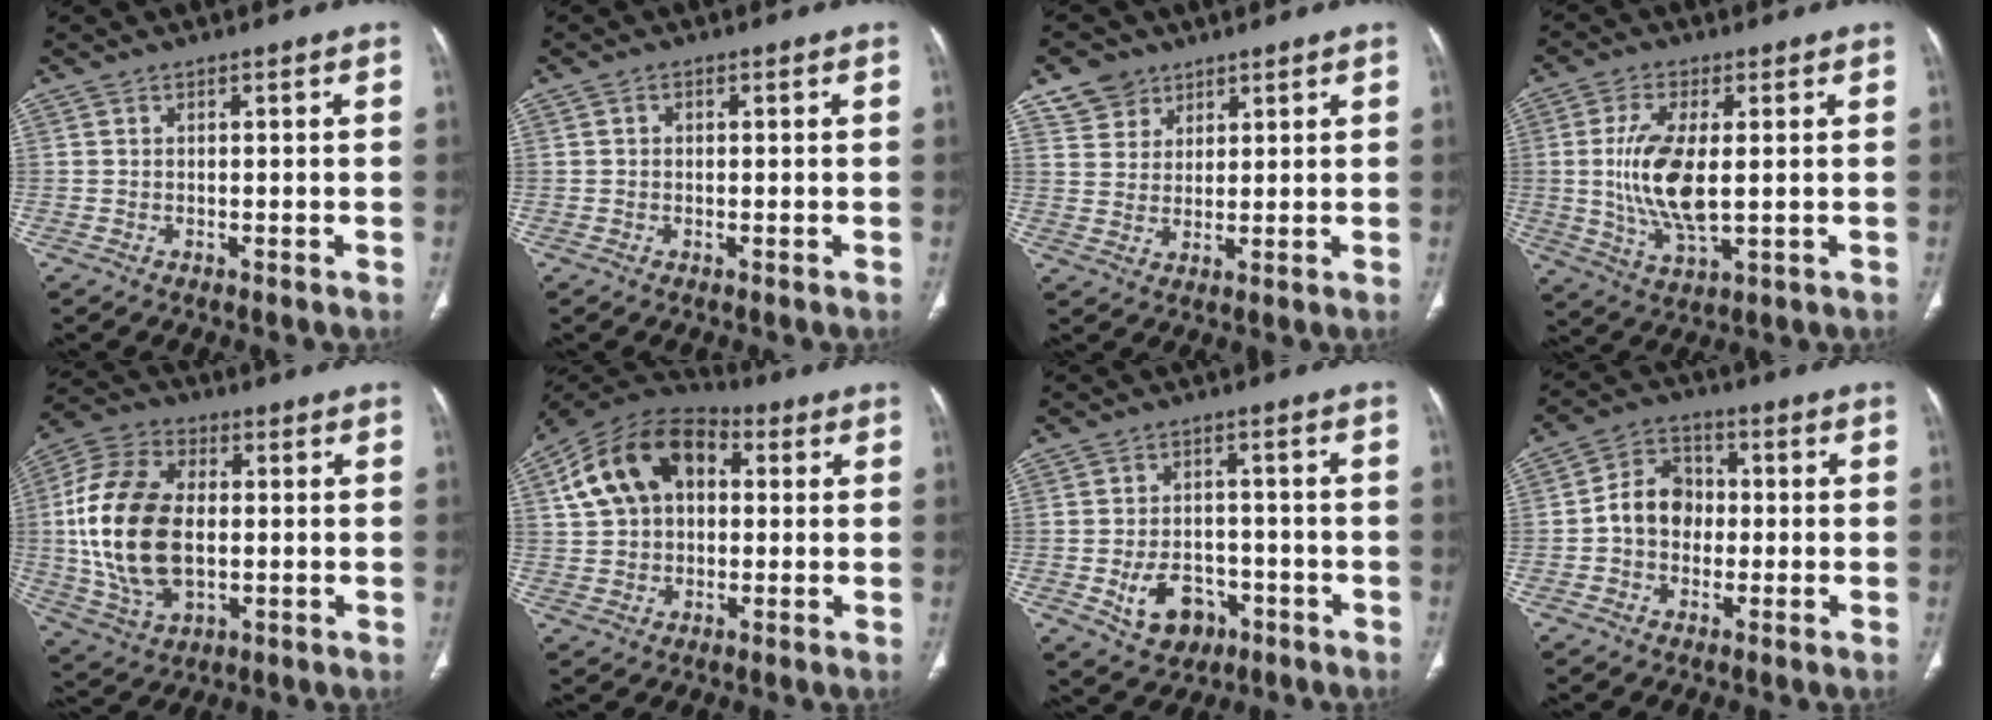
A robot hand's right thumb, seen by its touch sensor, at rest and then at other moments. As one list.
[{"total": 0.7, "force": [0.1, 0.7, 0.3], "torque": [-0.003, 0.003, 0.001]}, {"total": 5.8, "force": [3.8, 4.3, 0.7], "torque": [0.005, -0.020, 0.076]}, {"total": 12.0, "force": [0.4, 4.9, 10.9], "torque": [-0.228, -0.015, 0.015]}, {"total": 19.8, "force": [0.2, 12.0, 15.7], "torque": [-0.319, 0.005, 0.011]}, {"total": 16.2, "force": [3.7, 11.2, 11.1], "torque": [-0.185, 0.027, 0.056]}, {"total": 8.6, "force": [-3.2, 6.4, 4.8], "torque": [-0.058, 0.022, -0.041]}, {"total": 8.3, "force": [-0.6, 6.8, 4.8], "torque": [-0.059, 0.027, -0.024]}]